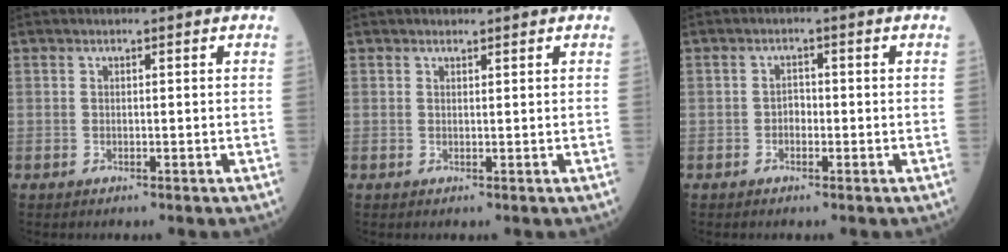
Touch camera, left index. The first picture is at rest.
{"total": 0.7, "force": [0.6, 0.2, 0.2], "torque": [-0.011, 0.002, 0.010]}
{"total": 1.5, "force": [-0.5, 1.0, 1.0], "torque": [-0.012, 0.005, -0.011]}